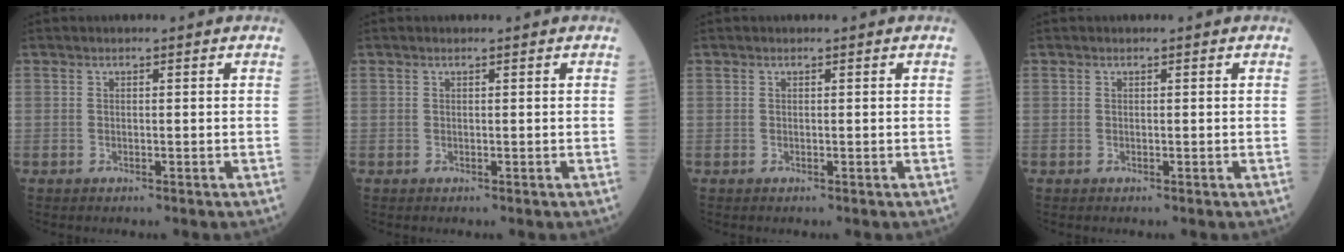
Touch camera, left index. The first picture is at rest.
{"total": 0.0}
{"total": 0.0}
{"total": 0.0}